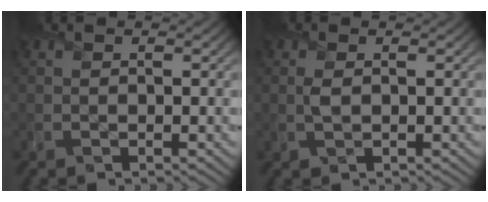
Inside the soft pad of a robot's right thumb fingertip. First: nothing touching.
{"total": 1.1, "force": [0.2, 0.6, 0.9], "torque": [-0.025, 0.000, 0.004]}